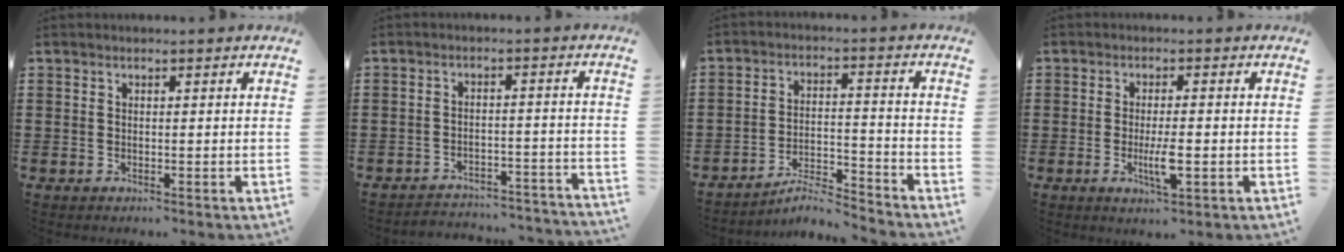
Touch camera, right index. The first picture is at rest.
{"total": 3.7, "force": [-3.7, 0.4, 0.5], "torque": [-0.015, 0.004, -0.078]}
{"total": 5.8, "force": [-5.4, 0.6, 2.1], "torque": [-0.043, -0.001, -0.106]}
{"total": 4.6, "force": [-1.3, 1.1, 4.3], "torque": [-0.084, -0.004, -0.025]}